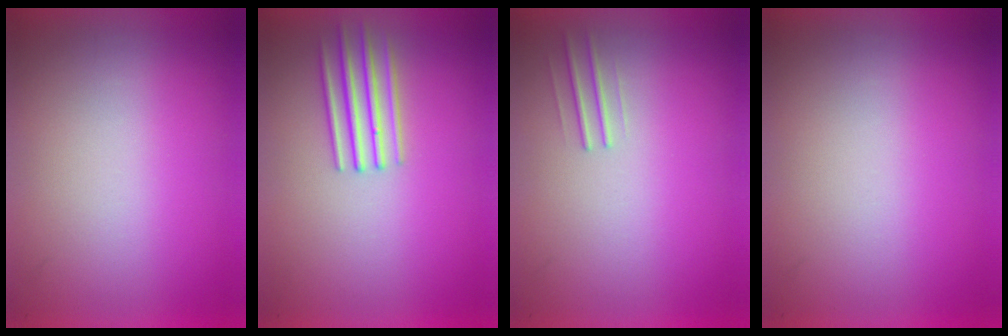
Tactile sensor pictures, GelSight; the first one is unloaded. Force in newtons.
{"total": 2.7}
{"total": 1.0}
{"total": 0.0}